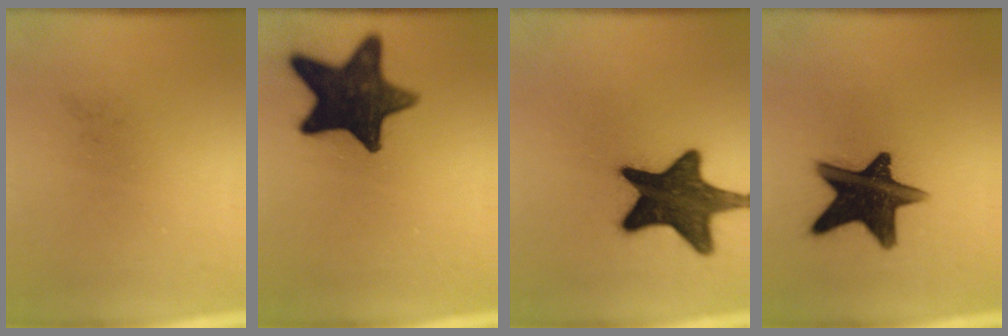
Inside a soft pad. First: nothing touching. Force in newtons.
{"total": 16.0}
{"total": 16.6}
{"total": 16.3}